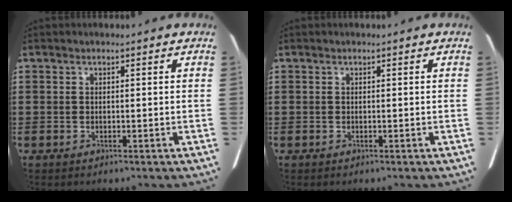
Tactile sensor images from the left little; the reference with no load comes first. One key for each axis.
{"total": 0.0}